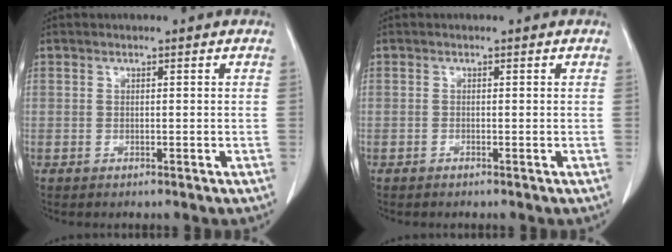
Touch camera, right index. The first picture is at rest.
{"total": 0.0}